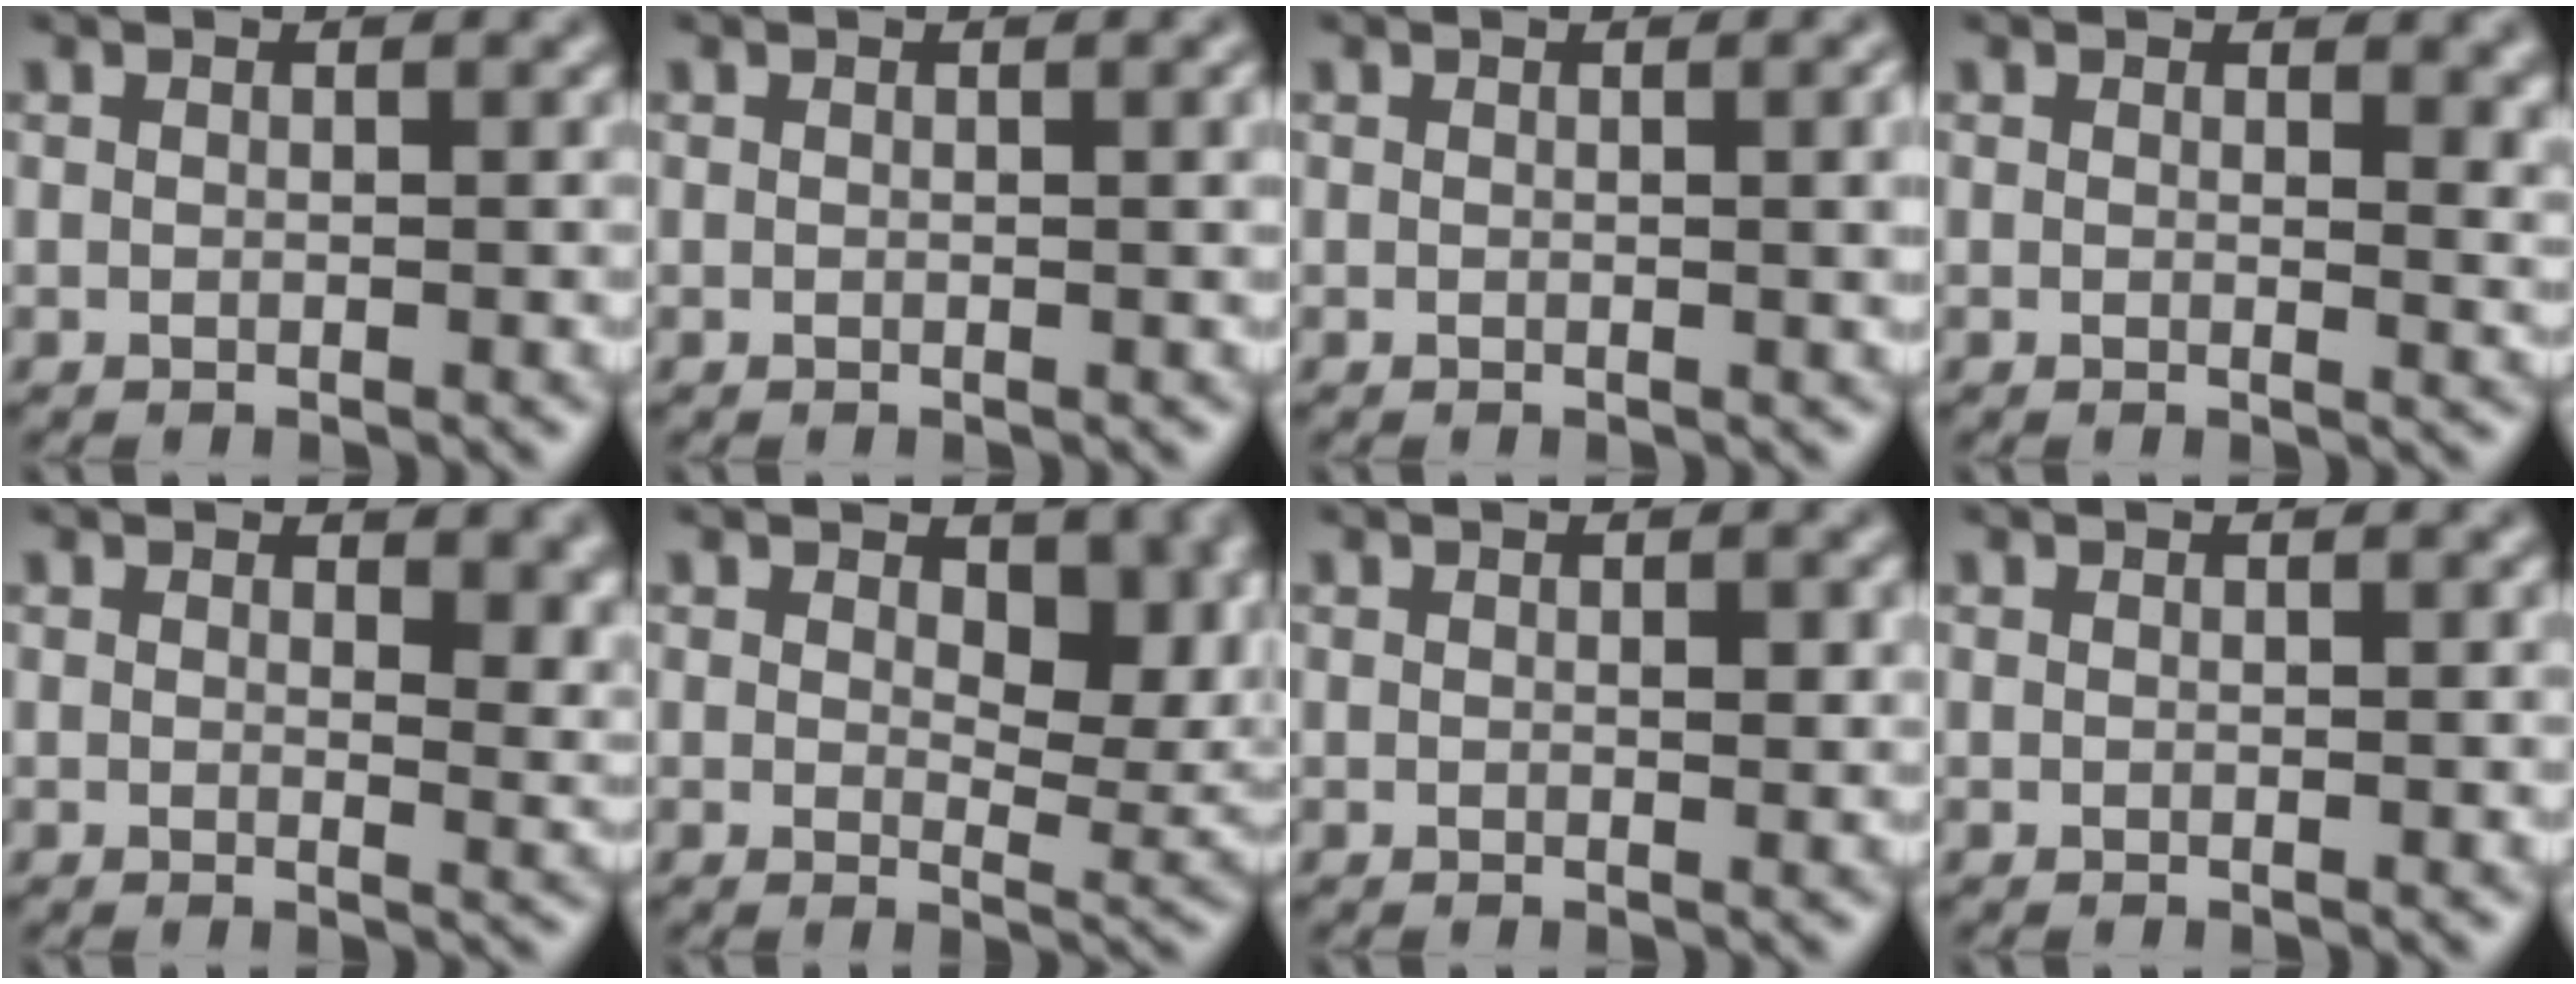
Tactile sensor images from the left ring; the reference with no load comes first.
{"total": 1.0, "force": [0.3, 0.2, 0.9], "torque": [-0.012, 0.002, 0.003]}
{"total": 2.4, "force": [0.4, 0.7, 2.2], "torque": [-0.022, 0.004, 0.002]}
{"total": 2.9, "force": [1.1, 1.5, 2.2], "torque": [-0.022, -0.006, 0.015]}
{"total": 4.0, "force": [1.7, 2.1, 3.0], "torque": [-0.029, -0.010, 0.026]}
{"total": 7.1, "force": [2.1, 4.1, 5.4], "torque": [-0.075, -0.011, 0.034]}
{"total": 0.9, "force": [0.2, 0.4, 0.8], "torque": [-0.009, -0.002, 0.003]}
{"total": 0.0}